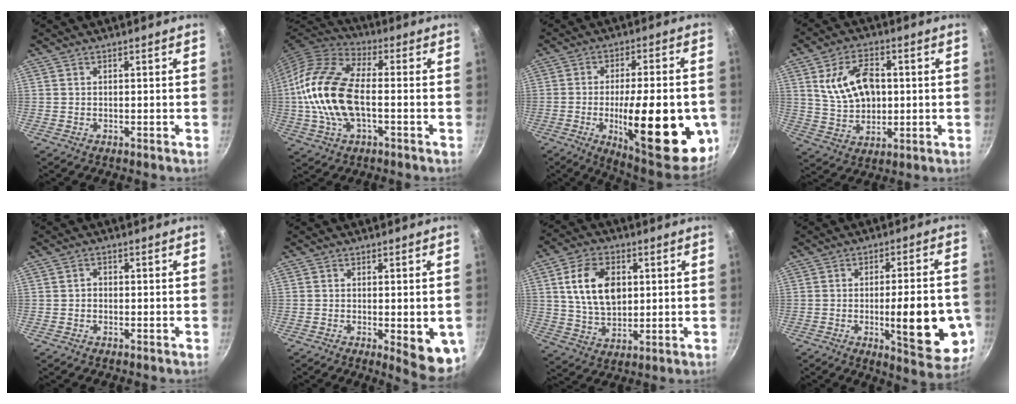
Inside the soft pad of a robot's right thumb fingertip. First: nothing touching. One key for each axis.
{"total": 17.2, "fx": -1.5, "fy": 8.9, "fz": 14.7, "tx": -0.284, "ty": 0.031, "tz": -0.043}
{"total": 26.3, "fx": -5.9, "fy": 8.6, "fz": 24.1, "tx": -0.309, "ty": 0.001, "tz": -0.076}
{"total": 12.5, "fx": 2.2, "fy": 8.0, "fz": 9.4, "tx": -0.147, "ty": -0.004, "tz": 0.044}
{"total": 1.2, "fx": -0.3, "fy": 1.0, "fz": 0.6, "tx": -0.010, "ty": 0.005, "tz": -0.007}
{"total": 9.5, "fx": -2.2, "fy": 2.8, "fz": 8.8, "tx": -0.091, "ty": -0.004, "tz": -0.019}
{"total": 12.7, "fx": 2.7, "fy": 8.4, "fz": 9.2, "tx": -0.143, "ty": -0.009, "tz": 0.051}
{"total": 17.3, "fx": -3.9, "fy": 5.0, "fz": 16.1, "tx": -0.196, "ty": 0.002, "tz": -0.050}